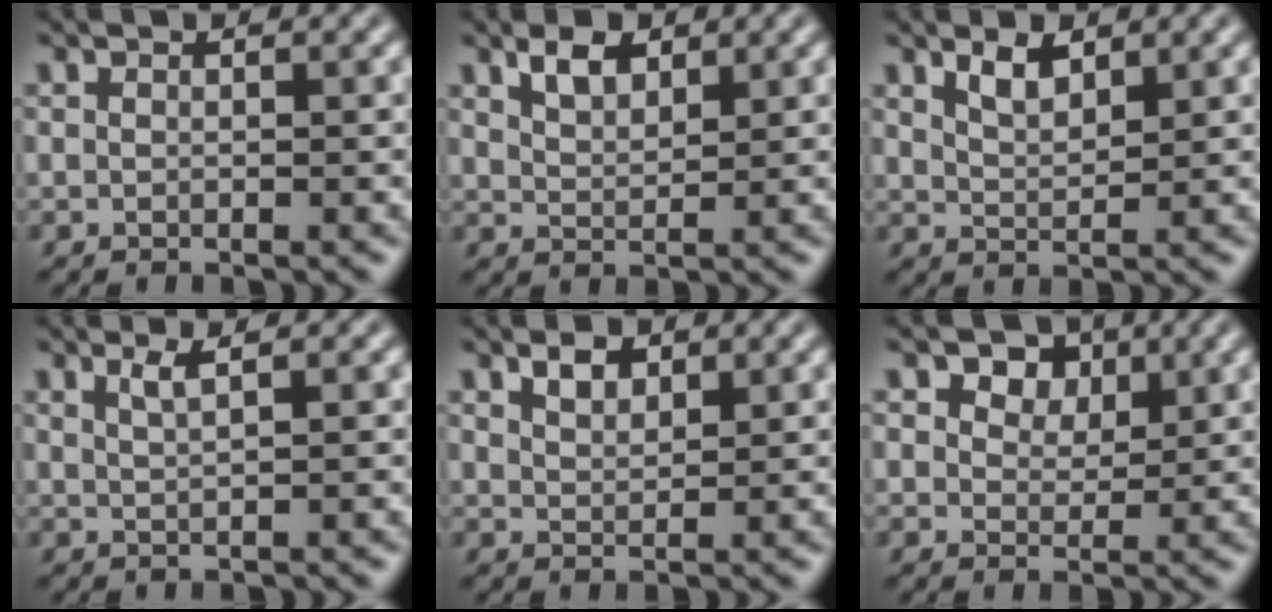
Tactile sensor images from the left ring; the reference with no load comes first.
{"total": 2.4, "force": [1.7, 1.1, 1.3], "torque": [-0.025, 0.001, 0.034]}
{"total": 2.3, "force": [1.6, 0.8, 1.4], "torque": [-0.027, -0.002, 0.033]}
{"total": 1.7, "force": [0.9, 0.5, 1.3], "torque": [-0.016, 0.002, 0.013]}
{"total": 1.8, "force": [1.3, 0.8, 0.9], "torque": [-0.015, 0.001, 0.027]}
{"total": 3.9, "force": [2.2, 2.5, 1.9], "torque": [-0.037, -0.007, 0.030]}